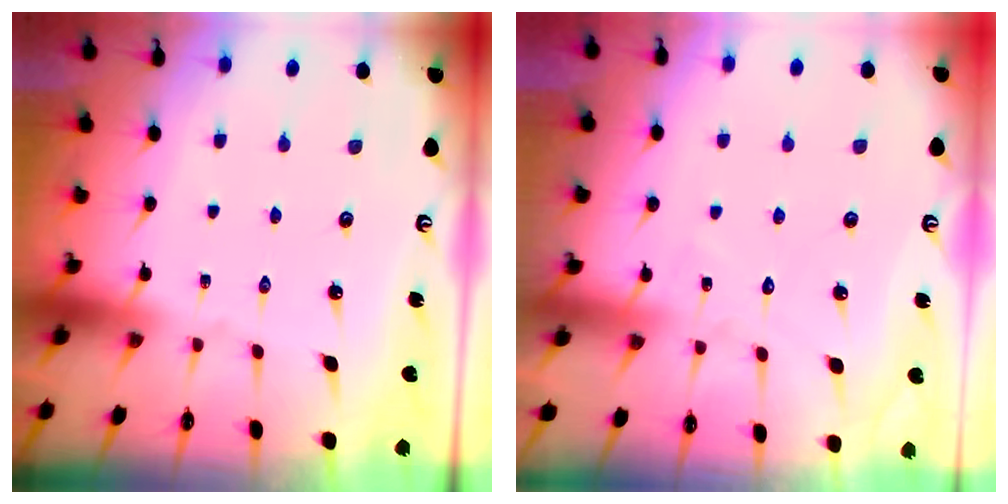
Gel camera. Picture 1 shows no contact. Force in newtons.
{"total": 7.5, "press": 7.5, "slide": 0.4}